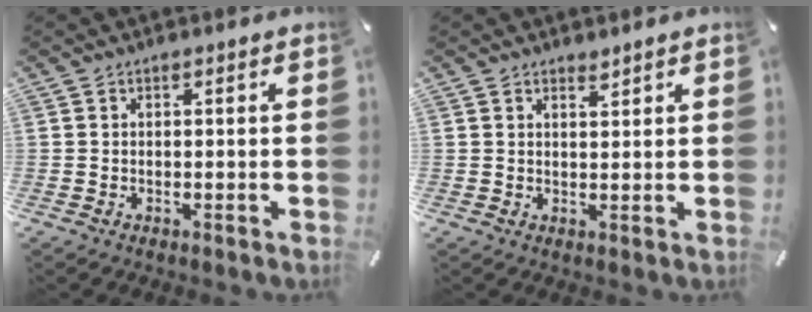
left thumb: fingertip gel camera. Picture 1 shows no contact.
{"total": 1.6, "force": [1.5, 0.5, 0.3], "torque": [-0.006, -0.004, 0.028]}